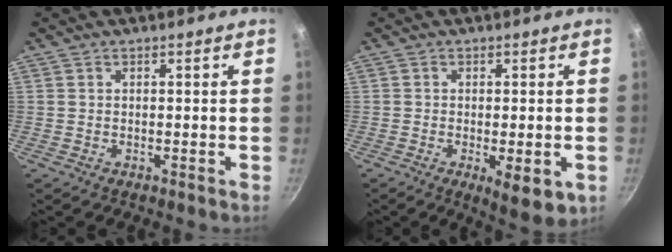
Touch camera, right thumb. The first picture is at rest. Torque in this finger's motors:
{"motor_torque": [-0.28, 0.20, -0.05, -0.08, 0.03]}